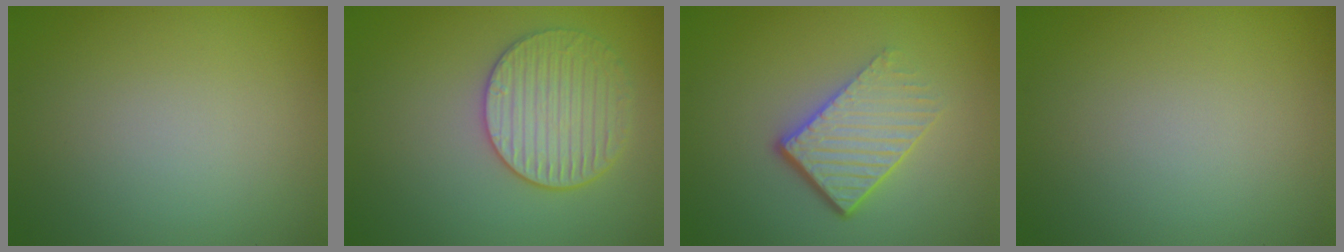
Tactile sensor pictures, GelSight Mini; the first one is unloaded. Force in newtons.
{"total": 3.6, "press": 3.5, "slide": 0.8}
{"total": 4.7, "press": 2.9, "slide": 3.8}
{"total": 0.0}